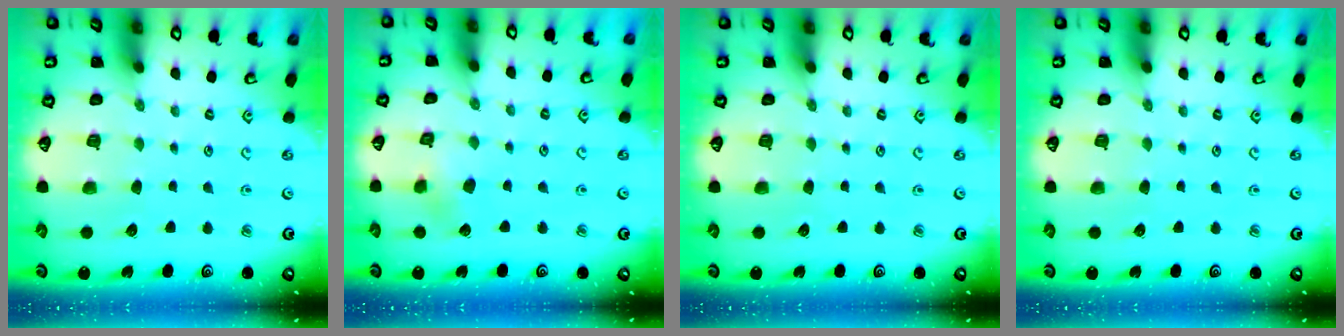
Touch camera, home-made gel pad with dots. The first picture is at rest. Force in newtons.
{"total": 4.8, "press": 4.6, "slide": 1.1}
{"total": 0.0}
{"total": 0.0}